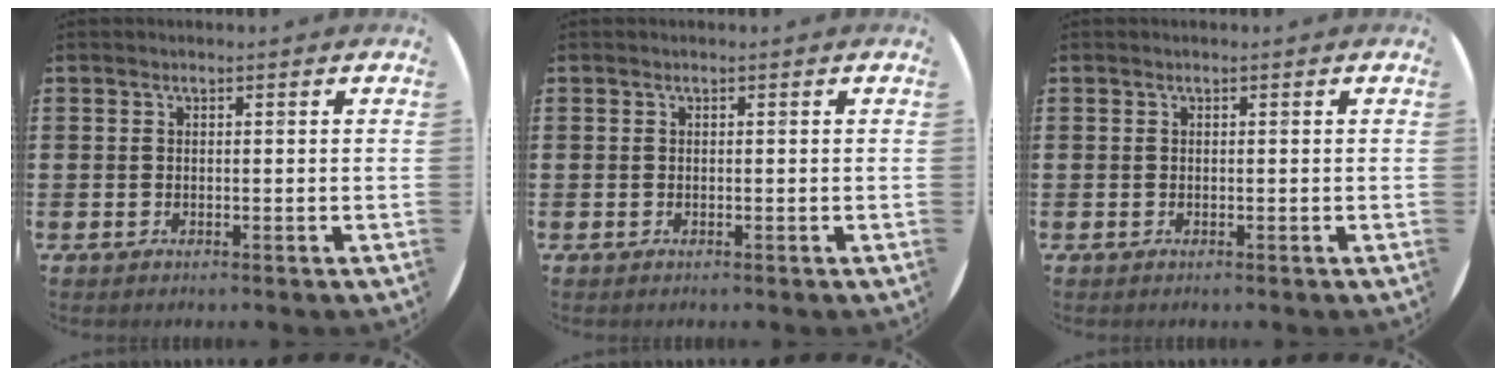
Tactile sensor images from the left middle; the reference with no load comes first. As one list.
[{"total": 0.0}, {"total": 0.0}]